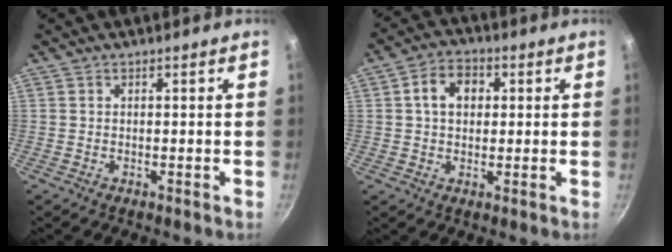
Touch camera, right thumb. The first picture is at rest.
{"total": 6.8, "force": [1.3, 5.1, 4.3], "torque": [-0.050, 0.012, 0.014]}